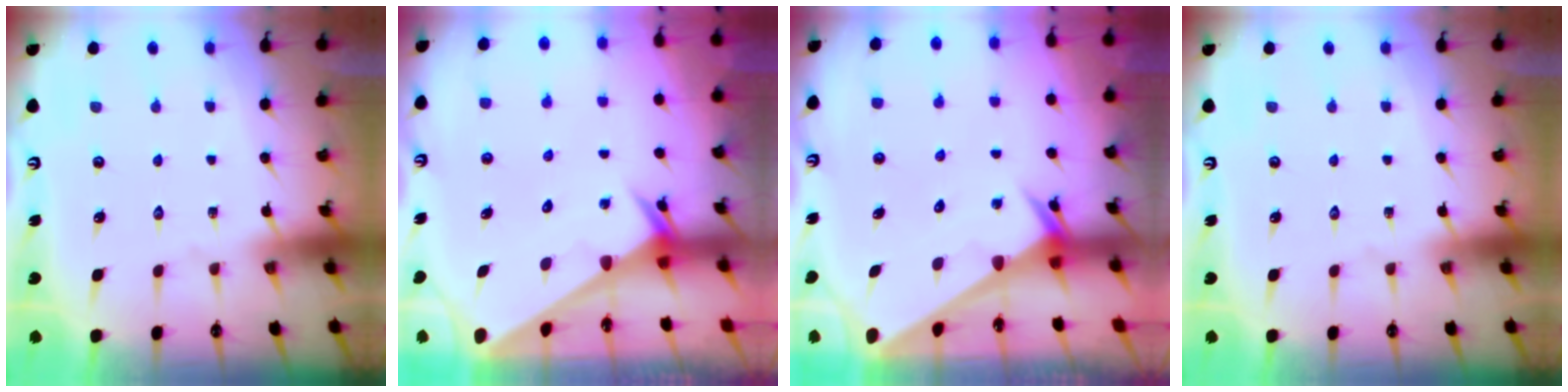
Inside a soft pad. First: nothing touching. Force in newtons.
{"total": 2.3, "press": 2.3, "slide": 0.1}
{"total": 2.5, "press": 2.5, "slide": 0.0}
{"total": 0.0}